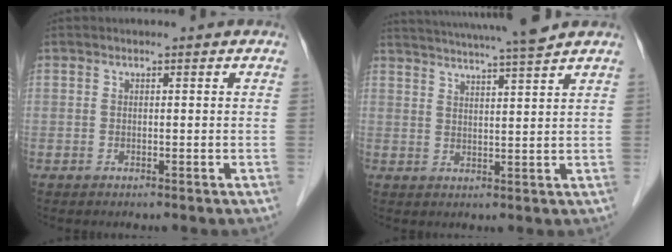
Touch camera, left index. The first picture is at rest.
{"total": 12.0, "force": [10.8, -1.3, 5.1], "torque": [-0.091, 0.001, 0.151]}